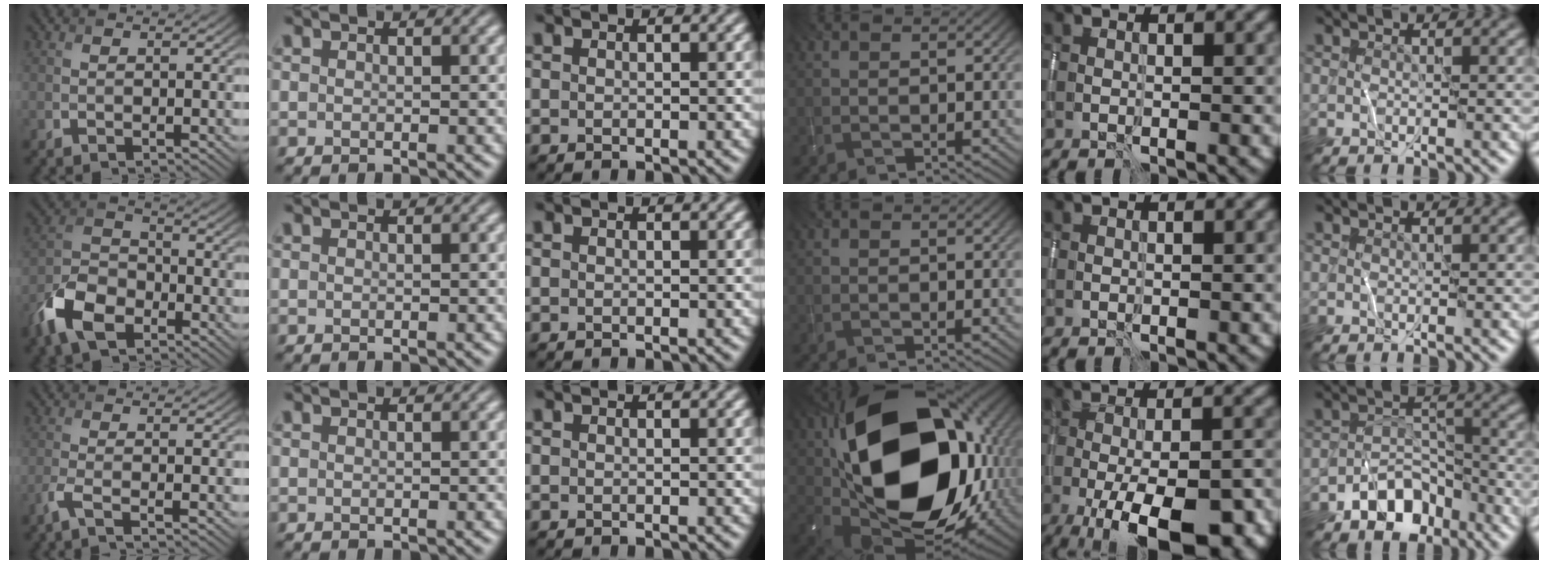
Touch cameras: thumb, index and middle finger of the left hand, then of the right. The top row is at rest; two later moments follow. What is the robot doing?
{"motion": "wipe", "object": "whiteboard"}